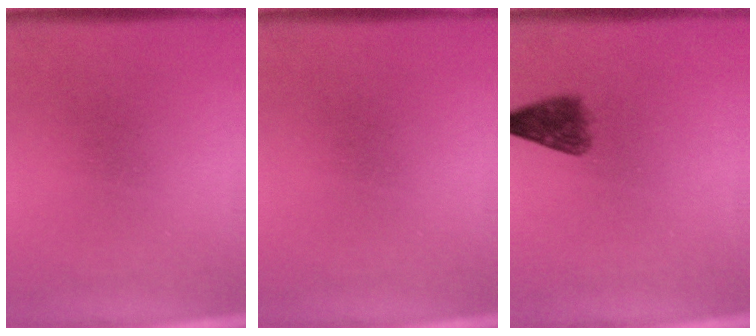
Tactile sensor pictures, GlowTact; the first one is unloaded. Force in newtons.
{"total": 0.0}
{"total": 4.1}